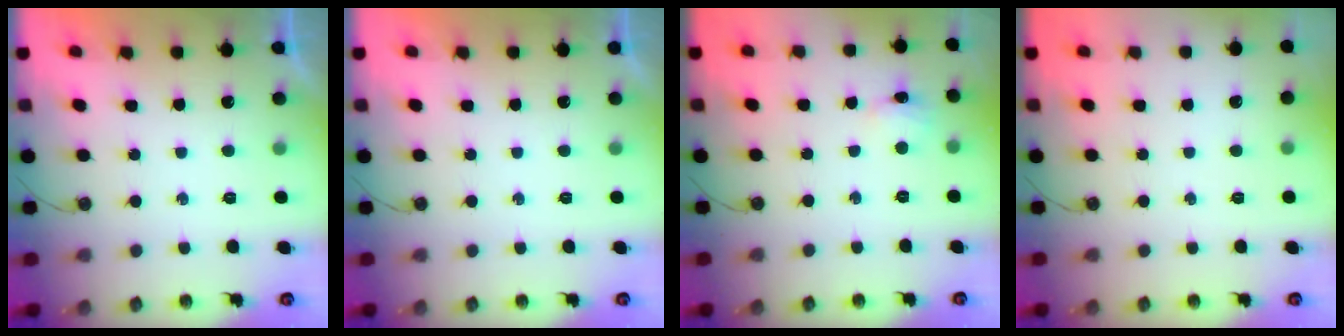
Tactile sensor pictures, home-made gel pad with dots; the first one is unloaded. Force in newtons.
{"total": 0.0}
{"total": 2.9, "press": 2.9, "slide": 0.5}
{"total": 0.0}